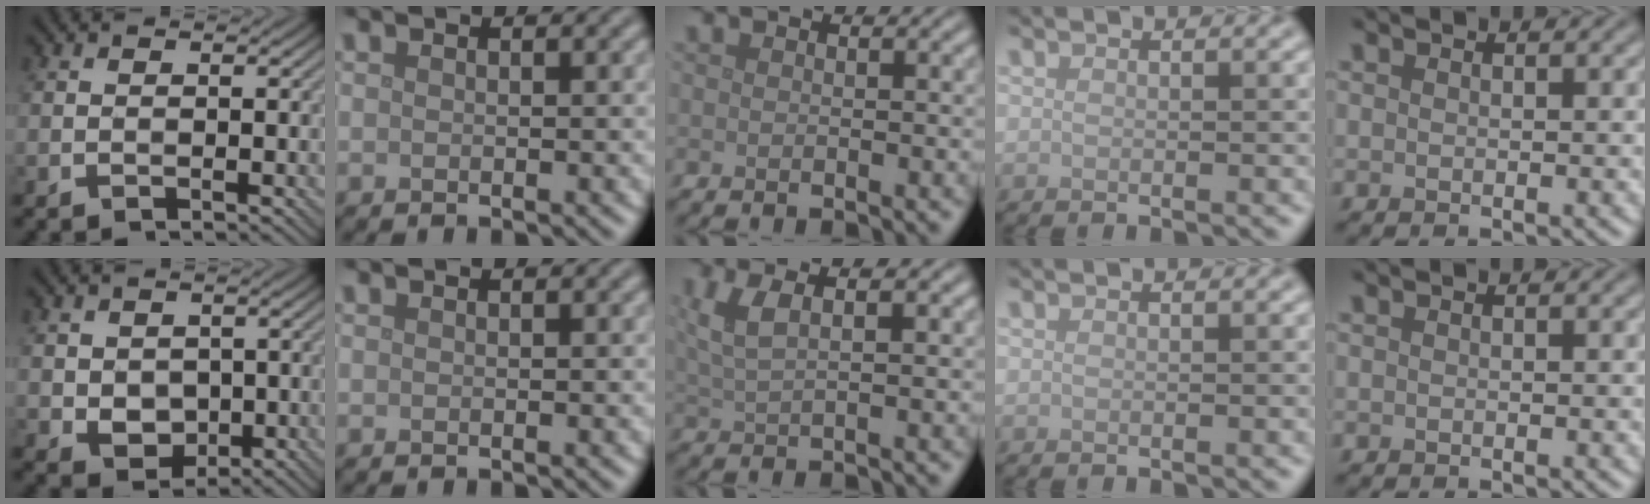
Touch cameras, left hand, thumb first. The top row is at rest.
{"thumb": {"total": 4.1, "force": [-0.2, 3.4, 2.4], "torque": [-0.057, -0.012, 0.000]}, "middle": {"total": 3.7, "force": [1.6, 1.2, 3.1], "torque": [-0.058, 0.005, 0.028]}}